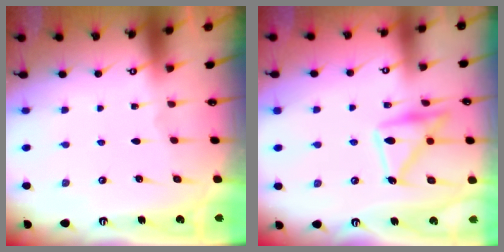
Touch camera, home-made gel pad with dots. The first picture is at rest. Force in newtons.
{"total": 15.4, "press": 15.4, "slide": 0.7}